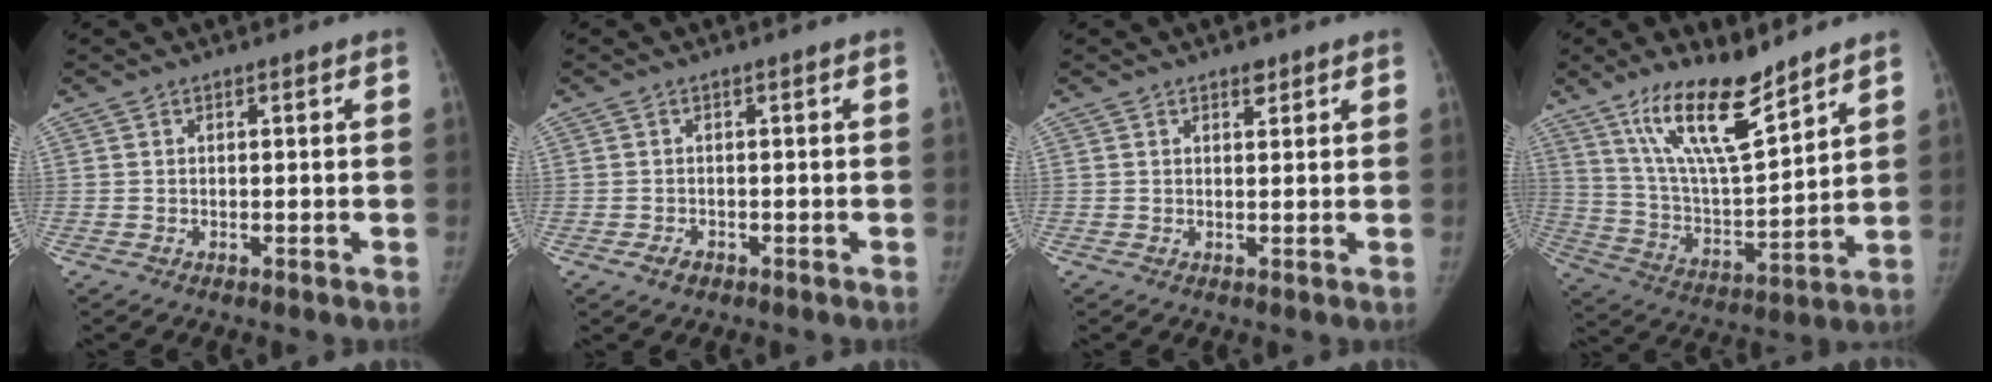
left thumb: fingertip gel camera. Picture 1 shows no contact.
{"total": 1.7, "force": [-0.9, 1.2, 0.8], "torque": [-0.014, 0.001, -0.012]}
{"total": 1.7, "force": [1.2, 0.8, 0.9], "torque": [-0.005, -0.006, 0.016]}
{"total": 17.0, "force": [11.7, 4.5, 11.4], "torque": [-0.182, -0.070, 0.225]}